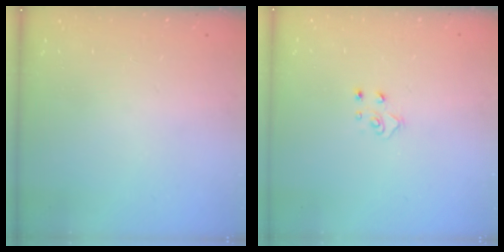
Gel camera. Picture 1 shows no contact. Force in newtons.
{"total": 4.8, "press": 4.8, "slide": 0.5}